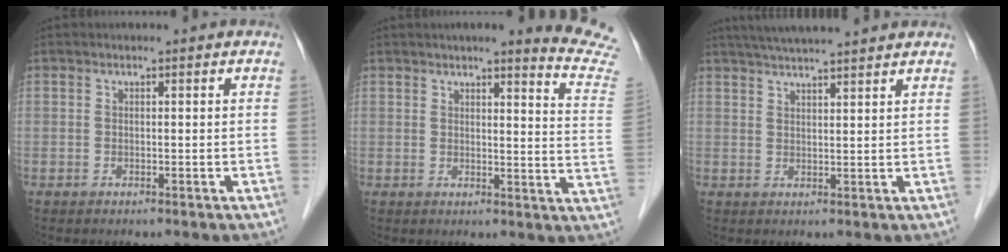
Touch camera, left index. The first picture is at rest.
{"total": 11.0, "force": [10.4, -1.1, 3.3], "torque": [-0.027, -0.079, 0.093]}
{"total": 10.3, "force": [9.2, 0.0, 4.7], "torque": [-0.077, 0.033, 0.128]}